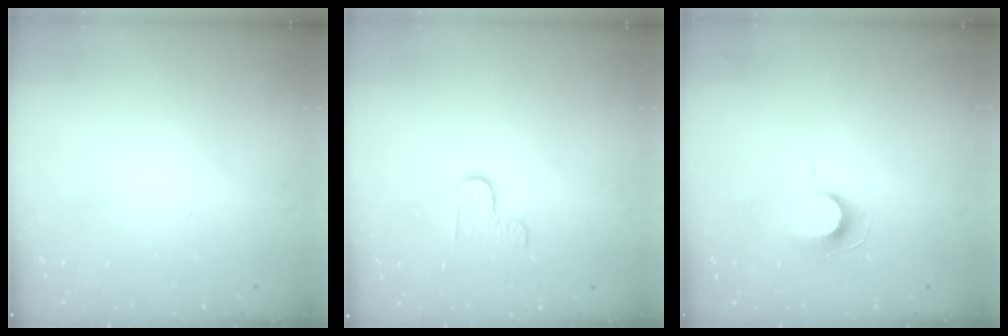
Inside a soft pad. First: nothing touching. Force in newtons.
{"total": 3.8, "press": 3.8, "slide": 0.4}
{"total": 7.0, "press": 7.0, "slide": 0.7}